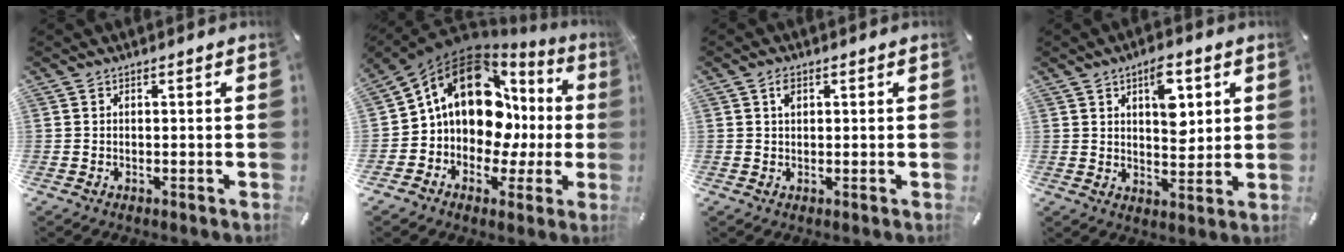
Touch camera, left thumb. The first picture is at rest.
{"total": 17.1, "force": [5.1, 12.3, 10.6], "torque": [-0.166, -0.039, 0.087]}
{"total": 2.0, "force": [0.9, 1.2, 1.3], "torque": [-0.022, 0.001, 0.013]}
{"total": 8.9, "force": [3.8, 5.1, 6.3], "torque": [-0.069, -0.019, 0.057]}